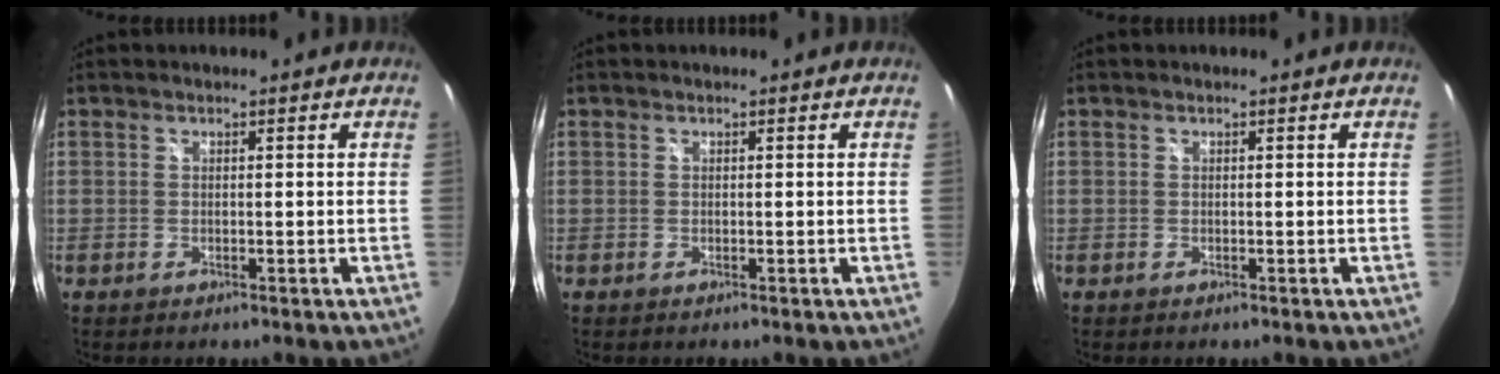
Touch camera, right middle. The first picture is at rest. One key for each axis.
{"total": 0.0}
{"total": 0.0}